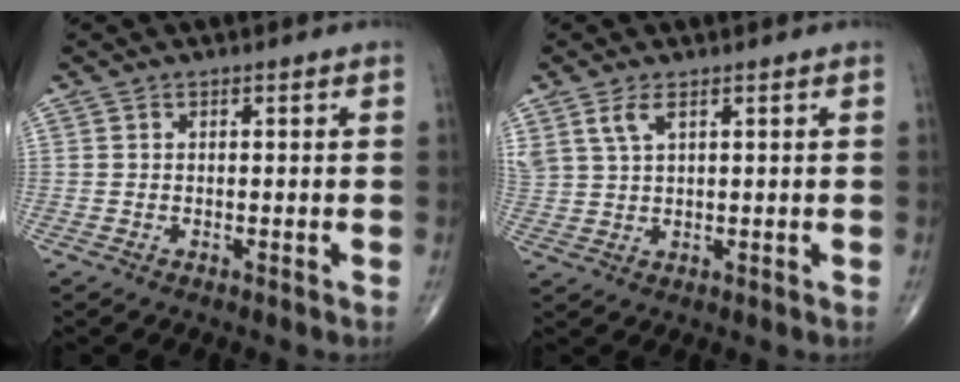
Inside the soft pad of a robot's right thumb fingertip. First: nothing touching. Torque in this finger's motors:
{"motor_torque": [0.29, -0.24, 0.43, 0.34, 0.02]}